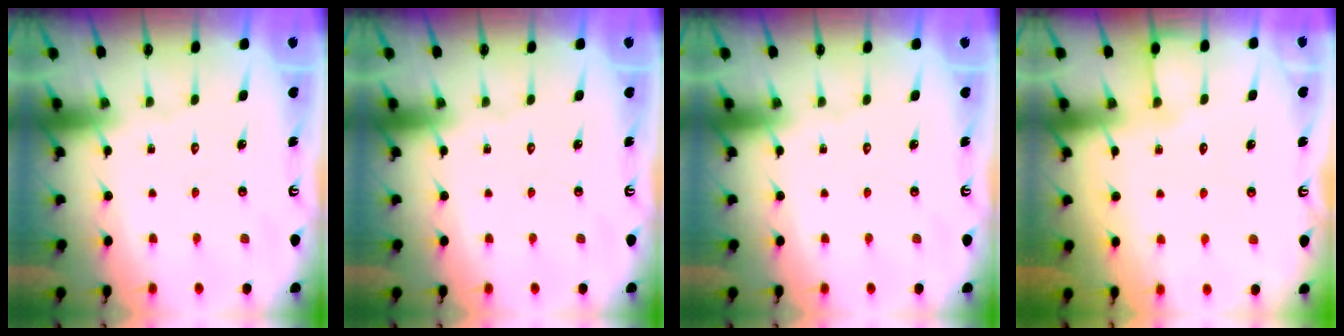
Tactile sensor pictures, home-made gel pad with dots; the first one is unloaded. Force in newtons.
{"total": 0.0}
{"total": 0.0}
{"total": 3.8, "press": 3.8, "slide": 0.5}